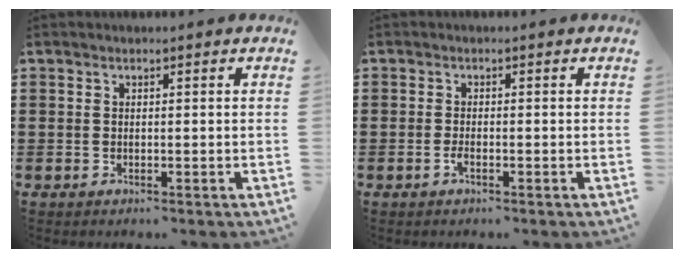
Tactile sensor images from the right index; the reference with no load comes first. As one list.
[{"total": 1.3, "force": [-0.6, 0.3, 1.1], "torque": [-0.029, -0.008, -0.012]}]